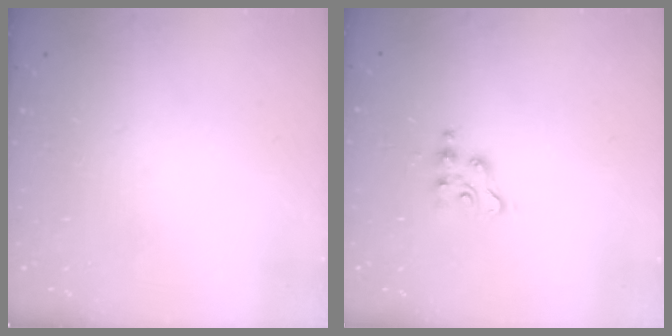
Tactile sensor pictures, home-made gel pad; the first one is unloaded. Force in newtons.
{"total": 4.0, "press": 4.0, "slide": 0.3}